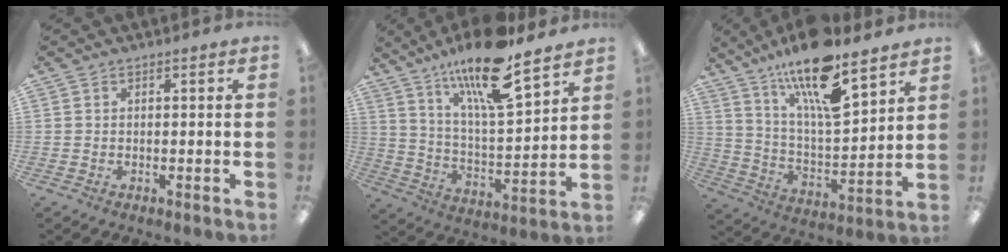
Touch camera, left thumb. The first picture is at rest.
{"total": 18.5, "force": [13.9, 4.1, 11.5], "torque": [-0.205, -0.081, 0.232]}
{"total": 18.7, "force": [13.4, 5.4, 11.9], "torque": [-0.210, -0.078, 0.226]}